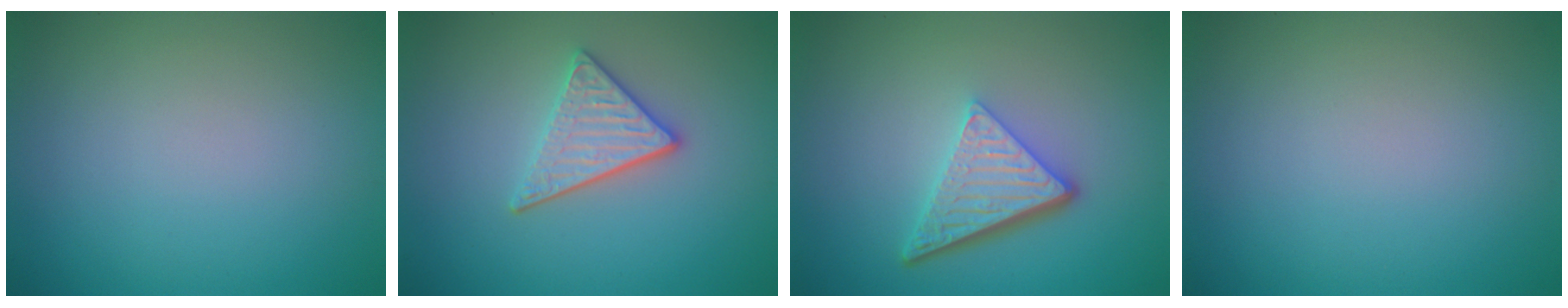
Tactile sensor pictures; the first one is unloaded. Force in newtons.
{"total": 3.2, "press": 2.9, "slide": 1.4}
{"total": 5.1, "press": 3.6, "slide": 3.6}
{"total": 0.0}